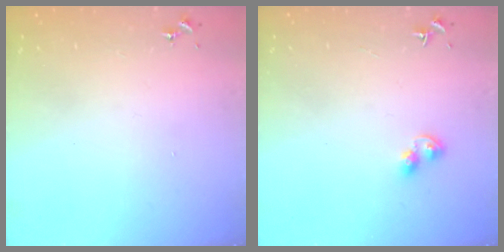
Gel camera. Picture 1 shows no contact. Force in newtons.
{"total": 3.8, "press": 3.8, "slide": 0.4}